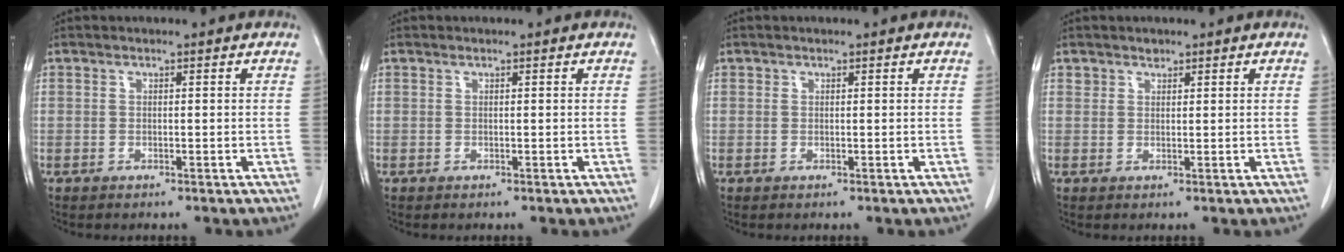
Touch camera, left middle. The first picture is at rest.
{"total": 0.0}
{"total": 0.0}
{"total": 1.1, "force": [0.9, 0.7, 0.1], "torque": [0.003, -0.001, 0.012]}